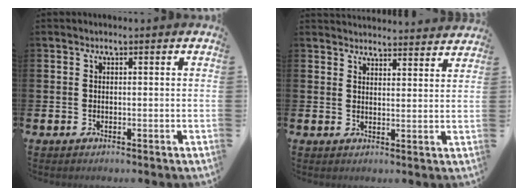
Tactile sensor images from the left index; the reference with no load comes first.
{"total": 3.8, "force": [3.8, 0.3, -0.1], "torque": [0.001, -0.027, 0.068]}